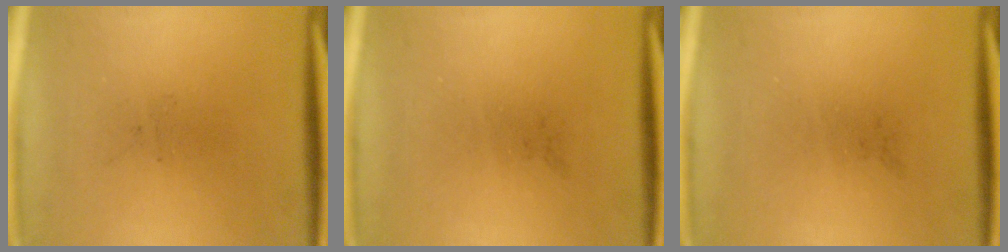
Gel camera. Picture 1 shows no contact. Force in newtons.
{"total": 0.0}
{"total": 0.0}